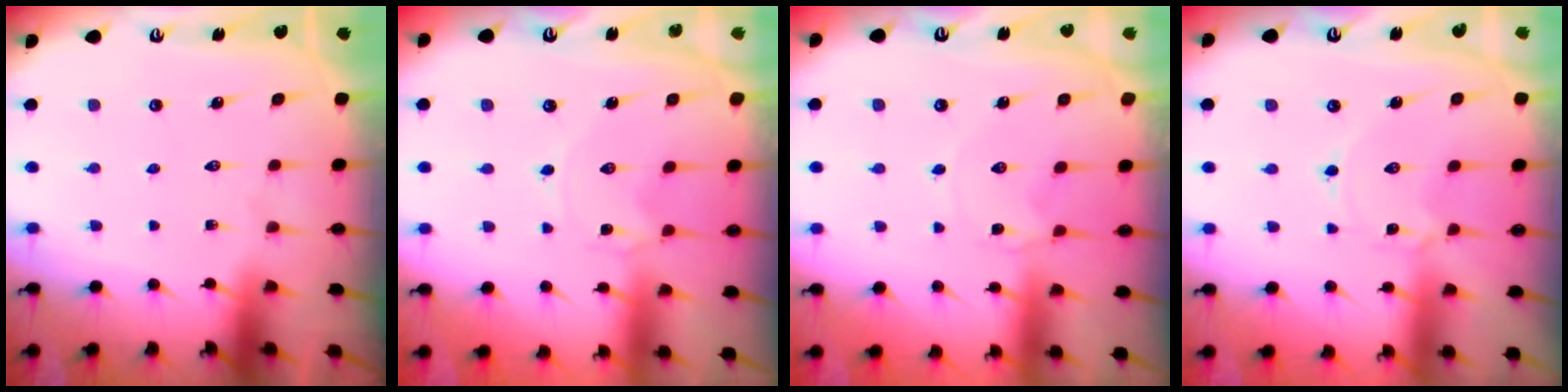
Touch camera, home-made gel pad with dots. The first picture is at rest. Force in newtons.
{"total": 0.0}
{"total": 0.8, "press": 0.8, "slide": 0.0}
{"total": 0.7, "press": 0.7, "slide": 0.1}